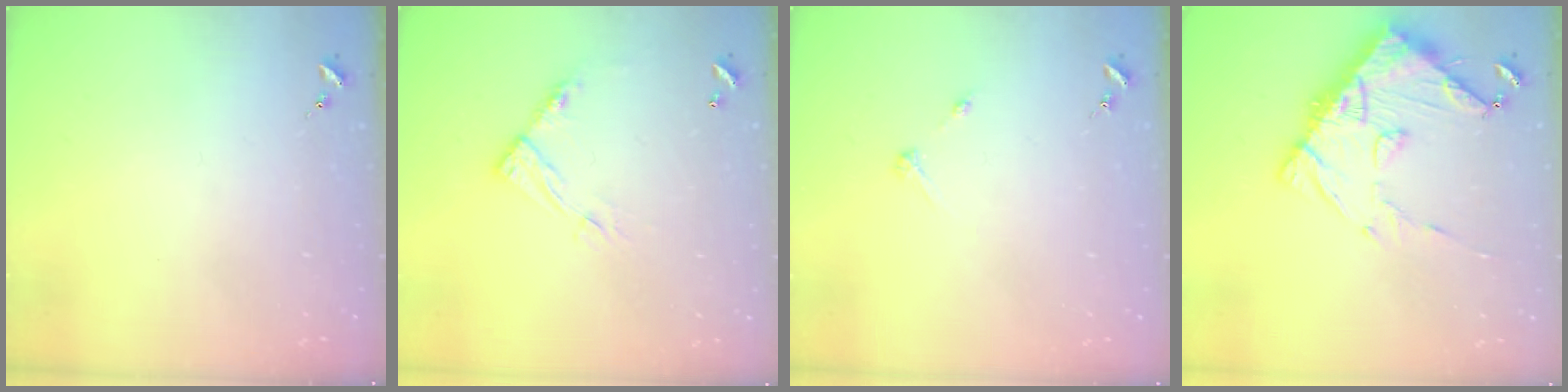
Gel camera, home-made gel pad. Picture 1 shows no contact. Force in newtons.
{"total": 9.4, "press": 9.4, "slide": 0.5}
{"total": 2.7, "press": 2.7, "slide": 0.3}
{"total": 14.1, "press": 14.0, "slide": 1.6}